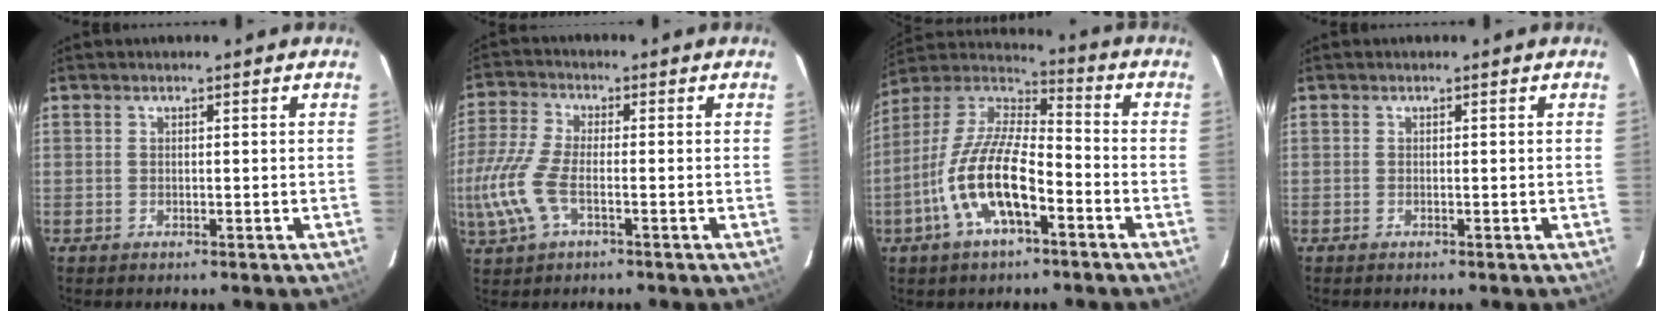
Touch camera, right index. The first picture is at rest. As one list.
[{"total": 10.1, "force": [-3.1, 4.1, 8.7], "torque": [-0.206, -0.003, -0.065]}, {"total": 15.5, "force": [-6.3, 5.4, 13.1], "torque": [-0.269, -0.004, -0.125]}, {"total": 0.0}]